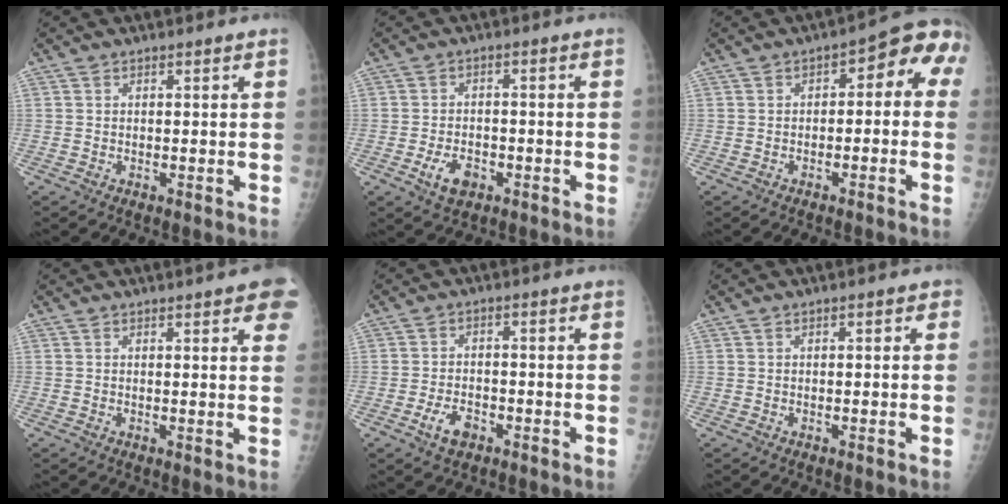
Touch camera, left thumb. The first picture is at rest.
{"total": 5.2, "force": [-2.4, 3.2, 3.3], "torque": [-0.053, 0.013, -0.038]}
{"total": 7.9, "force": [-0.7, 4.4, 6.5], "torque": [-0.049, 0.047, -0.020]}
{"total": 7.3, "force": [3.9, 1.7, 5.9], "torque": [-0.050, -0.002, 0.040]}
{"total": 4.6, "force": [-2.5, 2.6, 2.8], "torque": [-0.048, 0.016, -0.042]}
{"total": 1.6, "force": [0.5, 0.8, 1.3], "torque": [-0.012, 0.003, 0.002]}